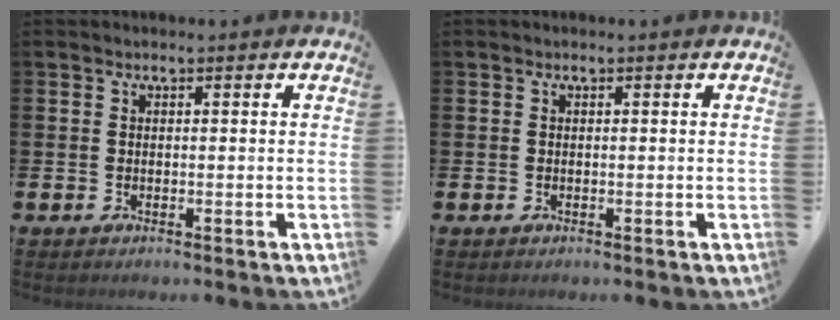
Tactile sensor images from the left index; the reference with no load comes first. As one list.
[{"total": 0.0}]